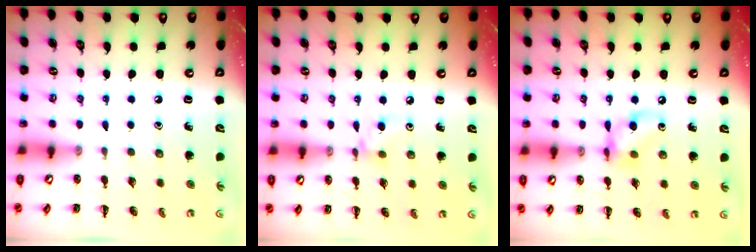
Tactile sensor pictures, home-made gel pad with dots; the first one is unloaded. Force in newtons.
{"total": 5.5, "press": 5.3, "slide": 1.5}
{"total": 8.6, "press": 8.6, "slide": 0.8}